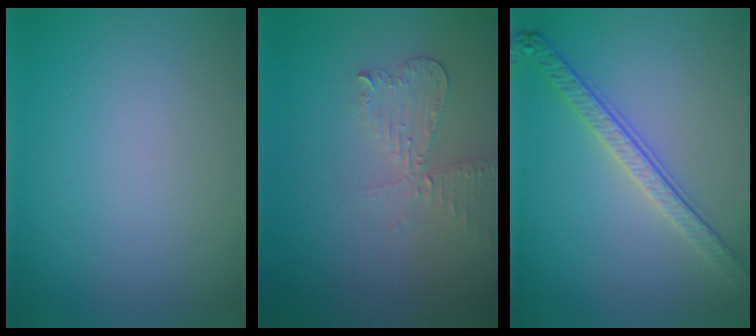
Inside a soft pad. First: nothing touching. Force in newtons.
{"total": 2.4, "press": 2.4, "slide": 0.5}
{"total": 3.8, "press": 3.0, "slide": 2.4}